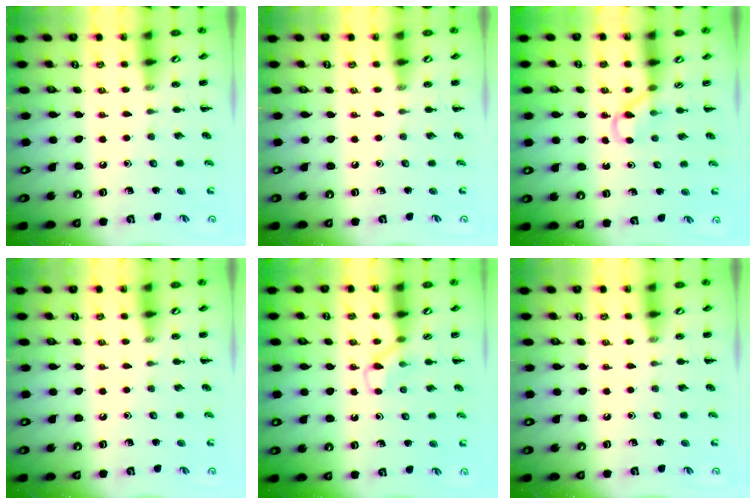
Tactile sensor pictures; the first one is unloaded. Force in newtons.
{"total": 0.0}
{"total": 2.6, "press": 2.4, "slide": 0.9}
{"total": 0.0}
{"total": 3.5, "press": 3.3, "slide": 1.4}
{"total": 0.0}